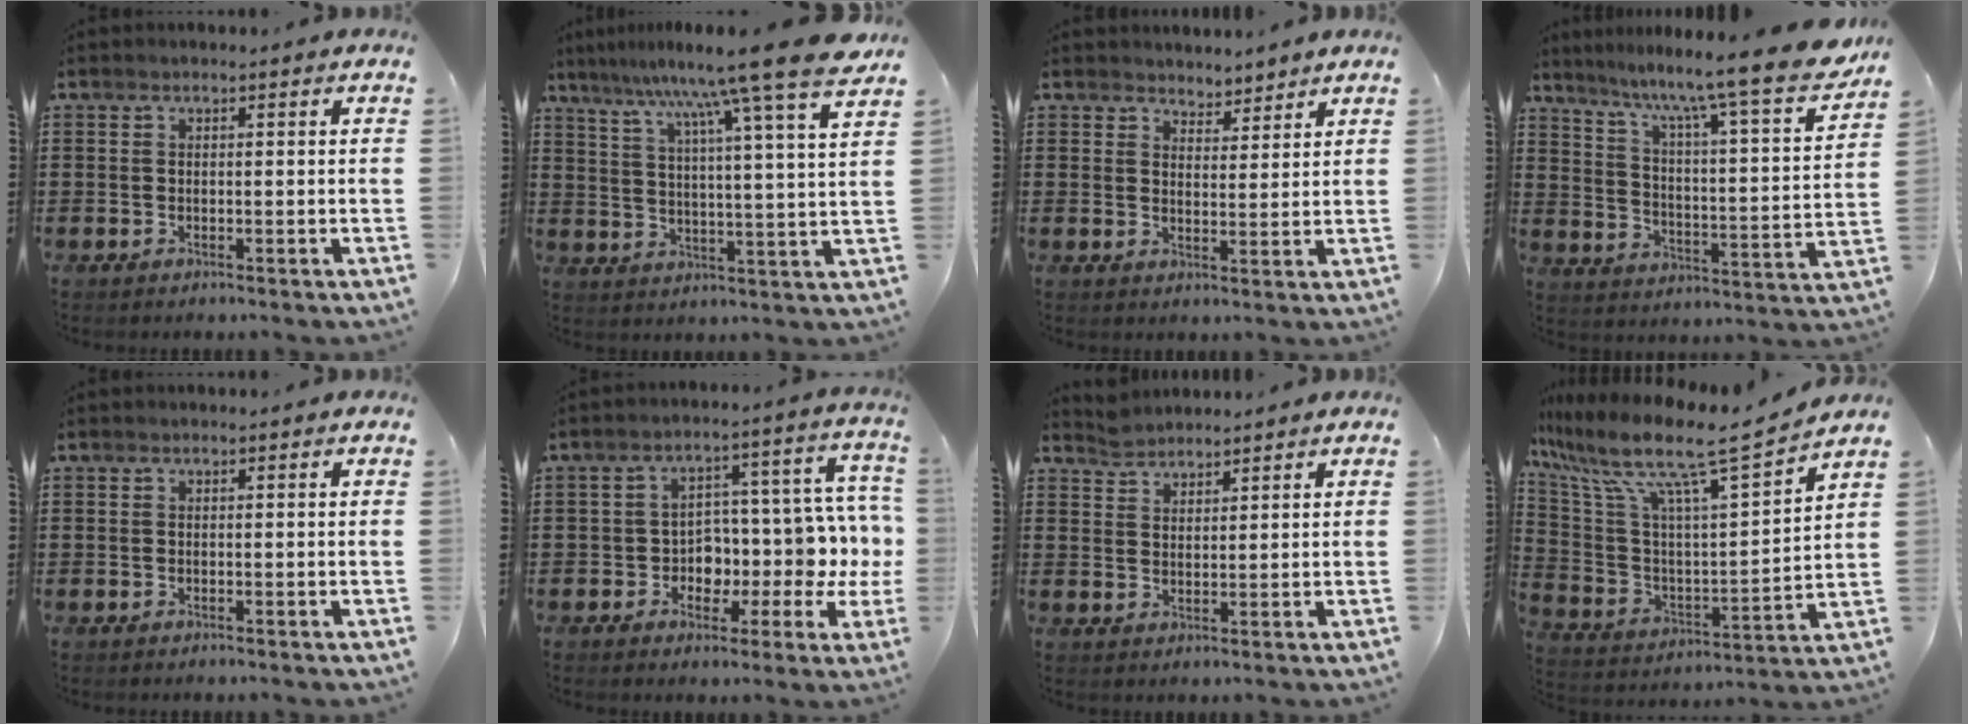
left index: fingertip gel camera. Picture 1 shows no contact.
{"total": 11.5, "force": [9.6, -1.6, 6.1], "torque": [-0.132, -0.064, 0.148]}
{"total": 3.2, "force": [3.0, 0.8, -0.5], "torque": [-0.002, -0.007, 0.057]}
{"total": 9.7, "force": [8.1, -0.6, 5.3], "torque": [-0.108, -0.069, 0.122]}
{"total": 0.0}
{"total": 6.8, "force": [0.9, 5.7, 3.7], "torque": [-0.071, -0.036, 0.015]}
{"total": 2.4, "force": [2.3, 0.5, -0.5], "torque": [0.001, 0.001, 0.046]}
{"total": 11.5, "force": [8.8, 1.1, 7.4], "torque": [-0.168, -0.063, 0.136]}